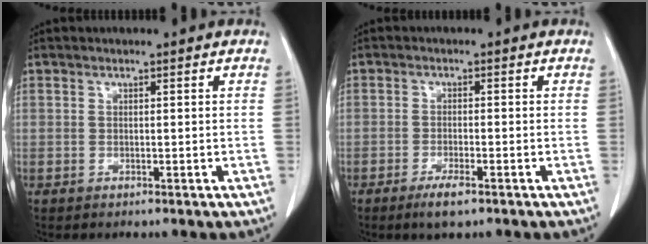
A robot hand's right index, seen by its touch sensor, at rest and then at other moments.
{"total": 3.3, "force": [-2.1, 0.6, 2.5], "torque": [-0.049, -0.004, -0.035]}